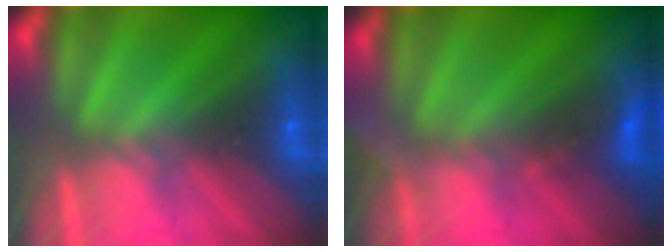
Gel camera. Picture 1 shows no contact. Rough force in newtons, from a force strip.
{"total": 2.9}